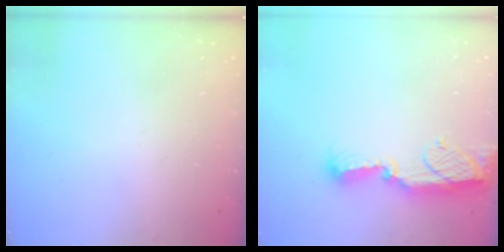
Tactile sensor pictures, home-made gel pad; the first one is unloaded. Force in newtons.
{"total": 13.3, "press": 12.2, "slide": 5.5}